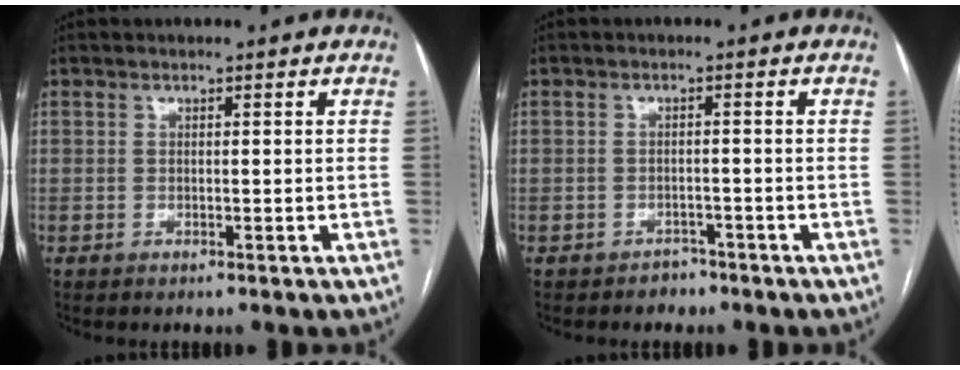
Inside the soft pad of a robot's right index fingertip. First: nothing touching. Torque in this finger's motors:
{"motor_torque": [-0.10, 0.03, -0.15, -0.05]}